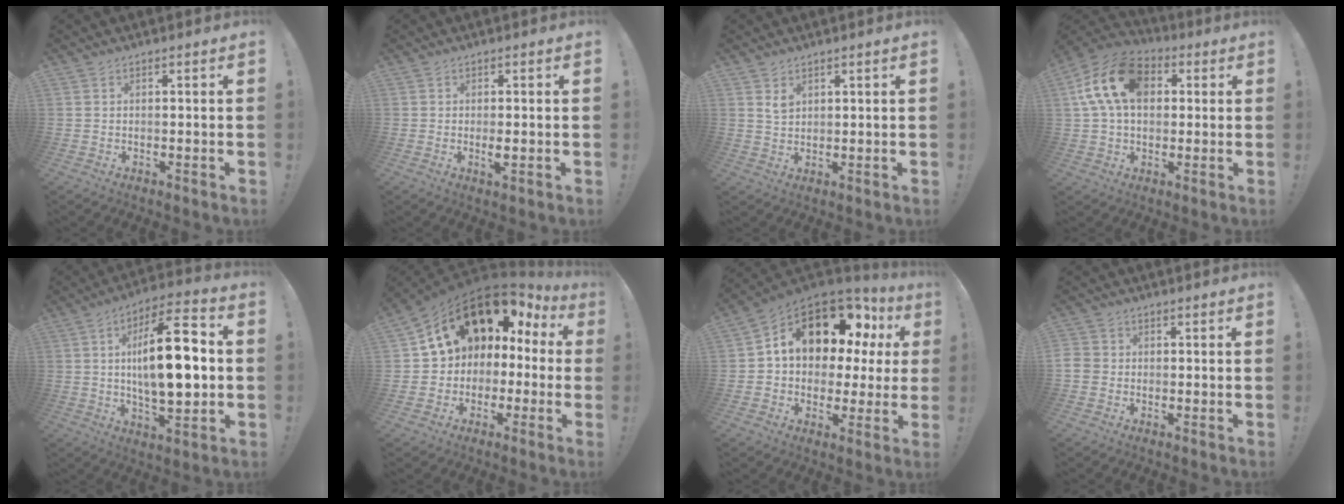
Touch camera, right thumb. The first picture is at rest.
{"total": 2.2, "force": [0.1, 0.5, 2.1], "torque": [-0.028, -0.003, 0.000]}
{"total": 3.5, "force": [2.4, 2.2, 1.2], "torque": [-0.007, -0.018, 0.042]}
{"total": 17.7, "force": [4.2, 12.1, 12.2], "torque": [-0.205, 0.013, 0.079]}
{"total": 19.7, "force": [0.9, 7.6, 18.1], "torque": [-0.291, -0.004, 0.004]}
{"total": 14.0, "force": [8.0, 8.6, 7.5], "torque": [-0.106, -0.059, 0.143]}
{"total": 15.7, "force": [7.4, 9.2, 10.4], "torque": [-0.172, -0.044, 0.129]}
{"total": 3.3, "force": [-0.9, 2.9, 1.3], "torque": [-0.022, 0.008, -0.018]}